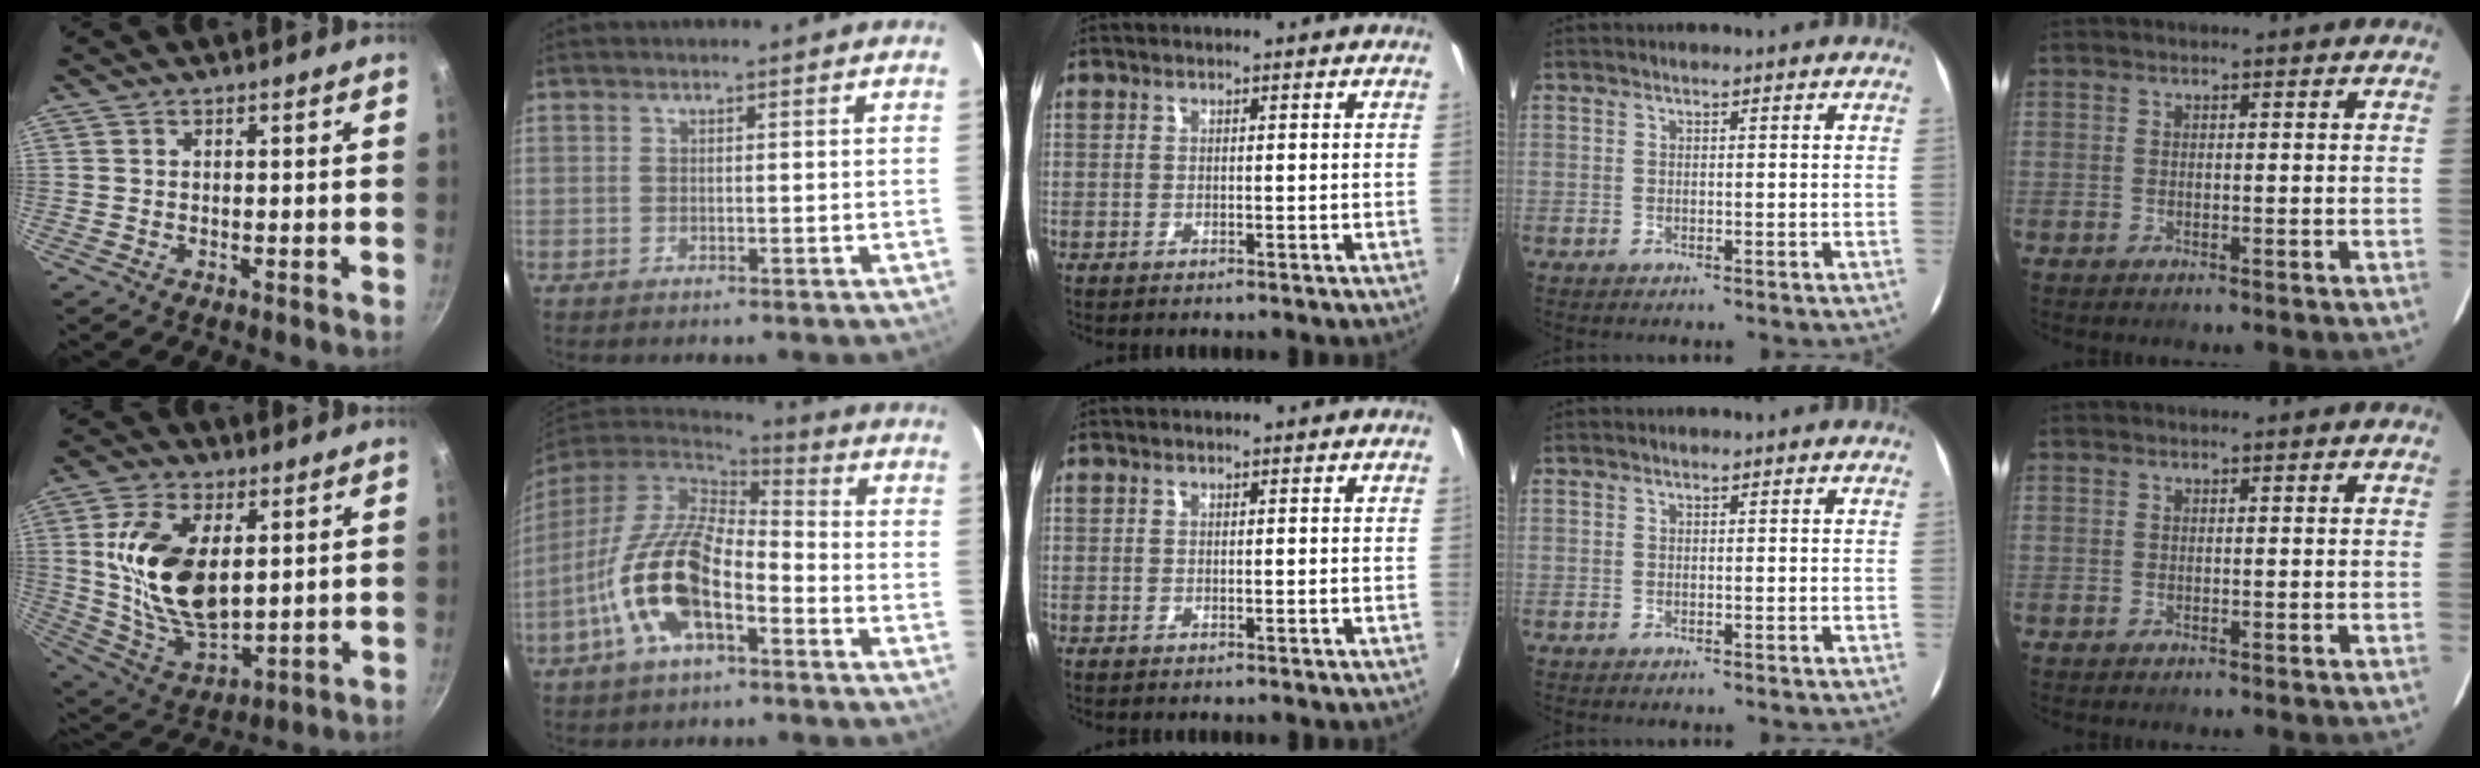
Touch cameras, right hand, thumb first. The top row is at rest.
{"thumb": {"total": 18.1, "force": [3.5, 10.1, 14.6], "torque": [-0.263, -0.019, 0.079]}, "index": {"total": 16.7, "force": [-6.8, 7.0, 13.5], "torque": [-0.281, -0.010, -0.136]}}